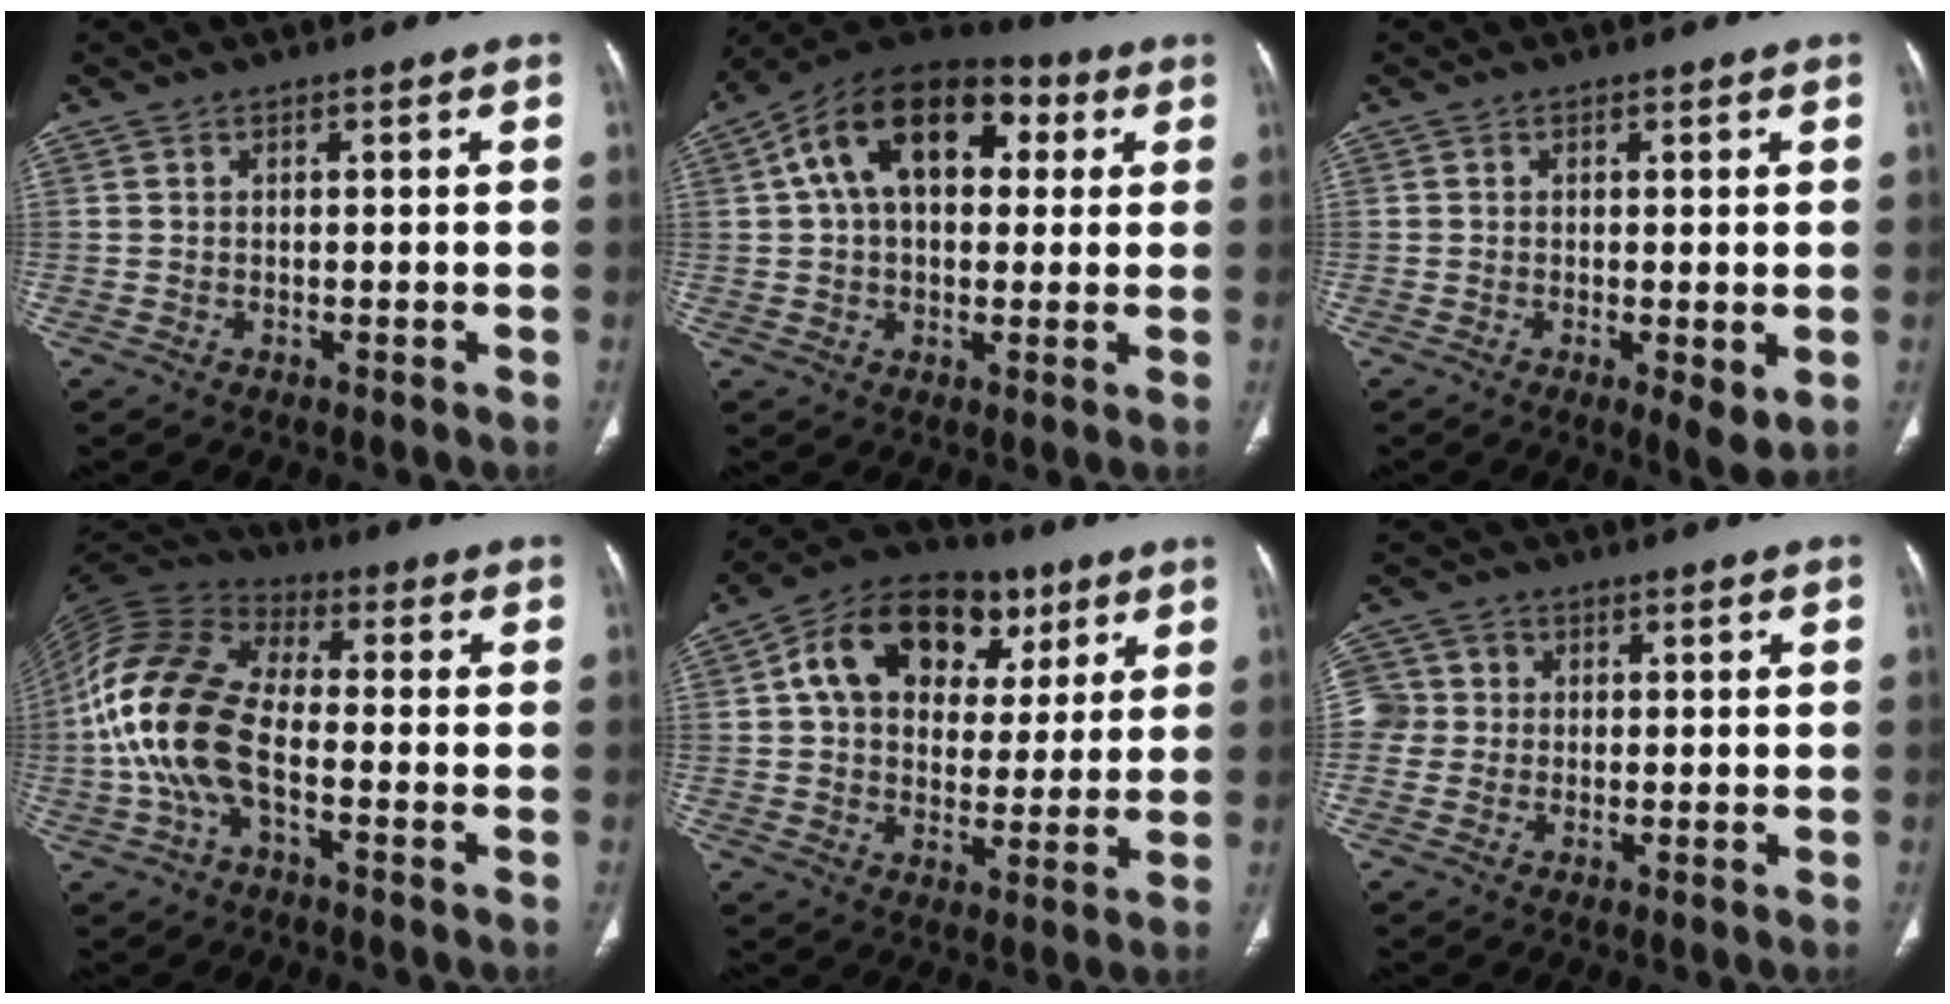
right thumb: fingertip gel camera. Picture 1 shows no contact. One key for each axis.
{"total": 18.3, "fx": 4.8, "fy": 11.5, "fz": 13.5, "tx": -0.193, "ty": 0.030, "tz": 0.067}
{"total": 4.1, "fx": -0.7, "fy": 1.2, "fz": 3.9, "tx": -0.064, "ty": -0.016, "tz": -0.013}
{"total": 16.1, "fx": -3.0, "fy": 8.3, "fz": 13.5, "tx": -0.290, "ty": 0.033, "tz": -0.064}
{"total": 19.0, "fx": 6.8, "fy": 13.5, "fz": 11.5, "tx": -0.150, "ty": 0.015, "tz": 0.104}
{"total": 5.4, "fx": 0.1, "fy": 5.2, "fz": 1.3, "tx": -0.005, "ty": 0.014, "tz": -0.005}